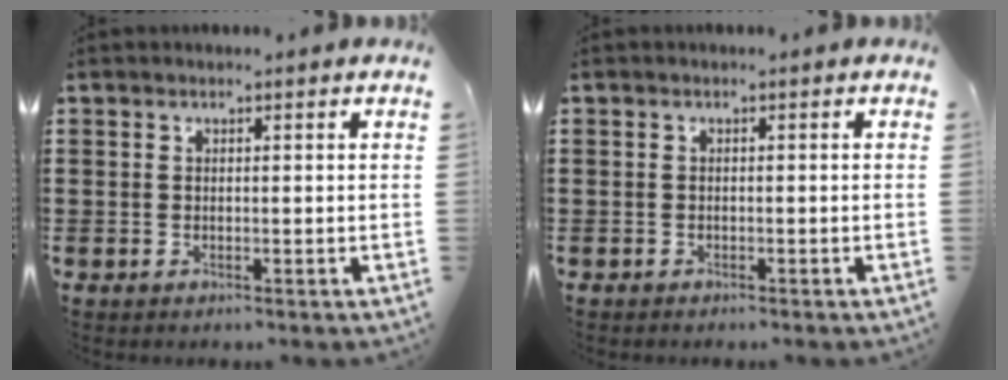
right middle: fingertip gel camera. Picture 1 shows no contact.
{"total": 0.6, "force": [-0.5, 0.2, 0.0], "torque": [-0.001, 0.001, -0.012]}